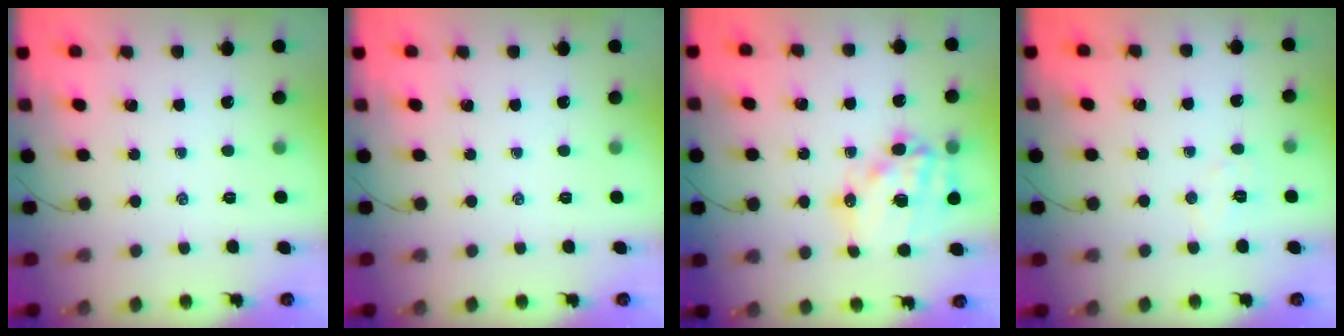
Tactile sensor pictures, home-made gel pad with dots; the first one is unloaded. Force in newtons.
{"total": 0.0}
{"total": 16.3, "press": 15.9, "slide": 3.5}
{"total": 4.1, "press": 4.0, "slide": 1.0}